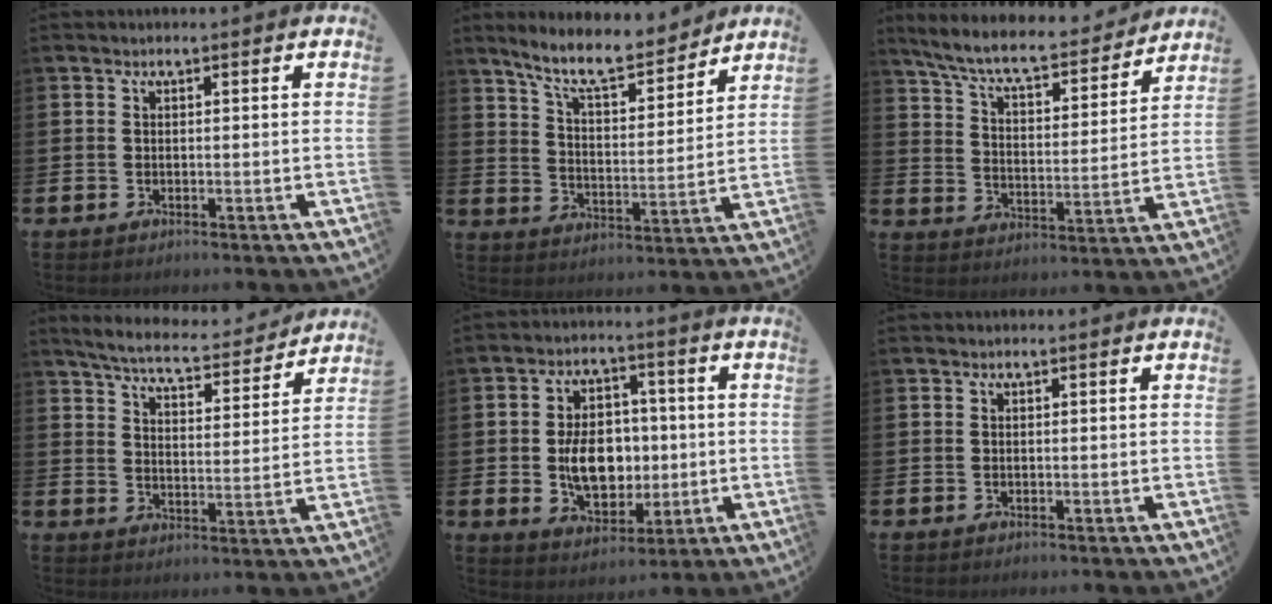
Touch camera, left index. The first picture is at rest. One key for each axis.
{"total": 9.5, "fx": 8.6, "fy": 1.9, "fz": 3.7, "tx": -0.102, "ty": -0.051, "tz": 0.151}
{"total": 8.1, "fx": 7.4, "fy": 1.5, "fz": 3.1, "tx": -0.098, "ty": -0.047, "tz": 0.126}
{"total": 6.3, "fx": 6.0, "fy": 0.7, "fz": 1.8, "tx": -0.053, "ty": -0.043, "tz": 0.100}
{"total": 8.4, "fx": -0.4, "fy": 6.0, "fz": 5.9, "tx": -0.108, "ty": 0.009, "tz": -0.012}
{"total": 0.0}